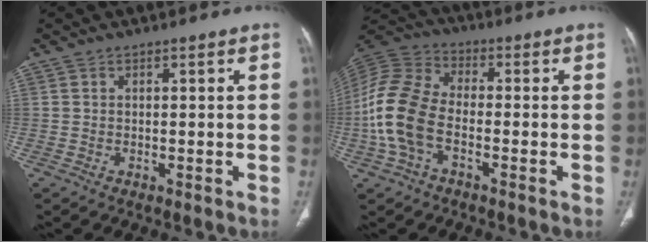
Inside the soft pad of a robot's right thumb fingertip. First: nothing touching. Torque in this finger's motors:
{"motor_torque": [-0.16, 0.51, 0.88, 0.87, 0.49]}